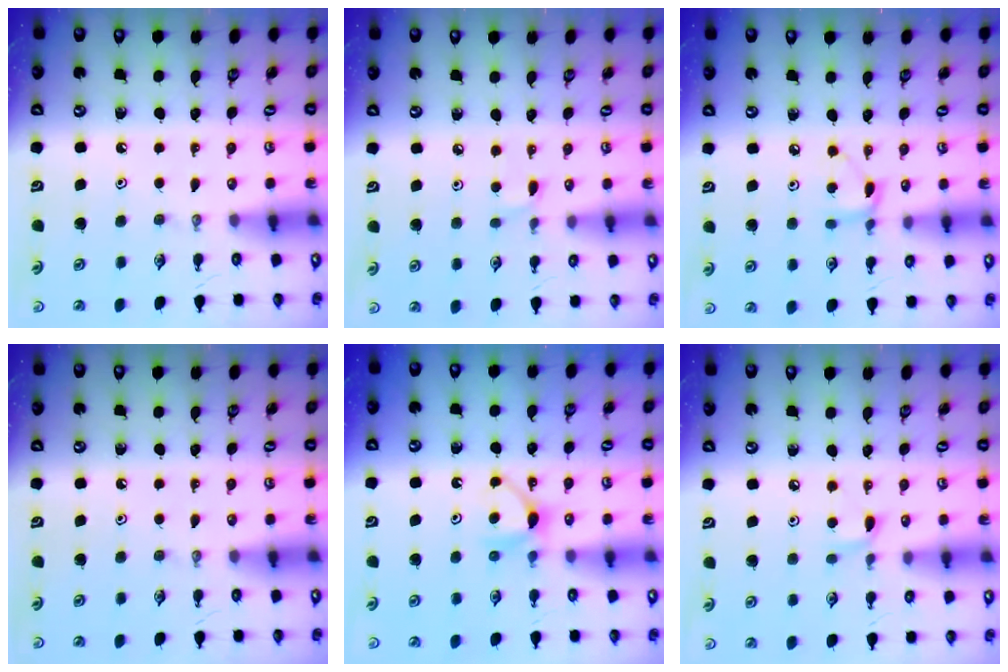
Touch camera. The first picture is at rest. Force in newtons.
{"total": 1.9, "press": 1.9, "slide": 0.2}
{"total": 5.7, "press": 5.6, "slide": 0.6}
{"total": 0.0}
{"total": 5.5, "press": 5.5, "slide": 0.7}
{"total": 5.3, "press": 5.3, "slide": 0.5}